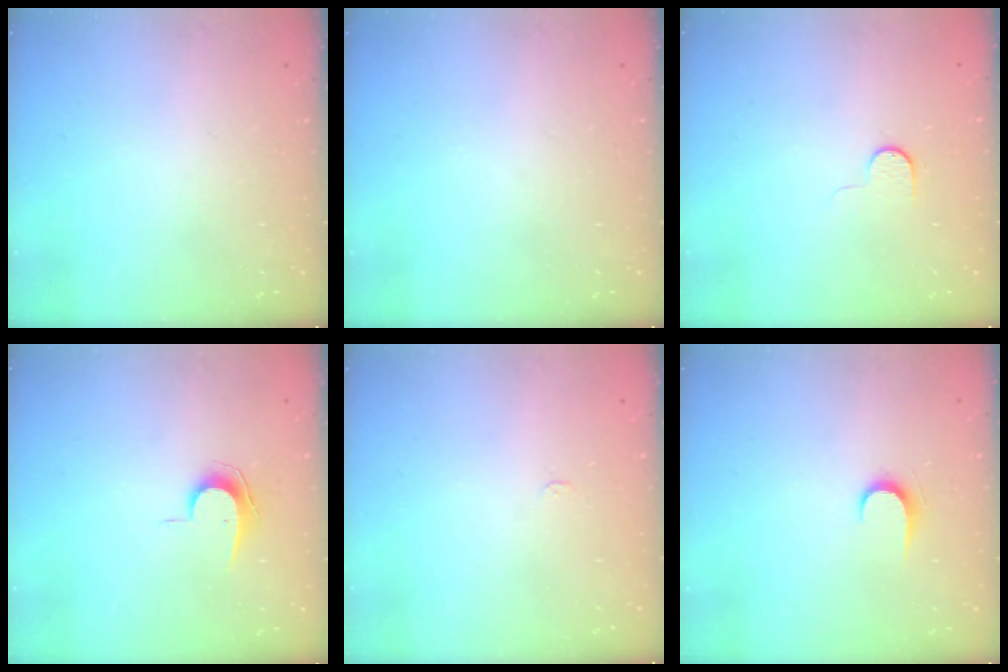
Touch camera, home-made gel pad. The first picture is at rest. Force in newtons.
{"total": 0.0}
{"total": 5.0, "press": 5.0, "slide": 0.5}
{"total": 7.7, "press": 7.6, "slide": 0.4}
{"total": 2.4, "press": 2.4, "slide": 0.3}
{"total": 6.0, "press": 6.0, "slide": 0.7}